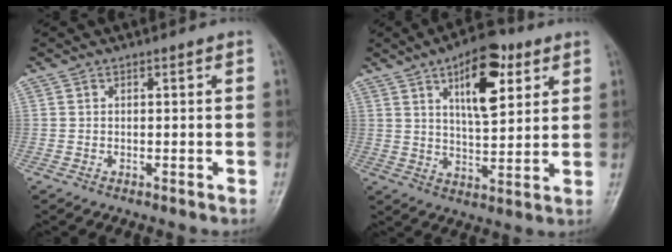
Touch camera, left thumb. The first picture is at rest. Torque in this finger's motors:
{"motor_torque": [0.18, 0.15, 0.06, -0.14, 0.14]}